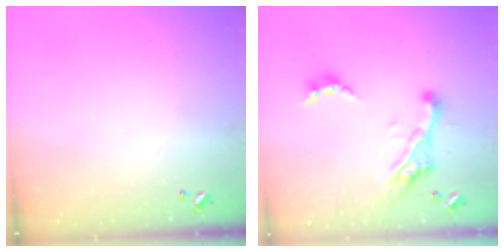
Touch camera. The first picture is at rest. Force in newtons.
{"total": 11.0, "press": 10.9, "slide": 1.2}